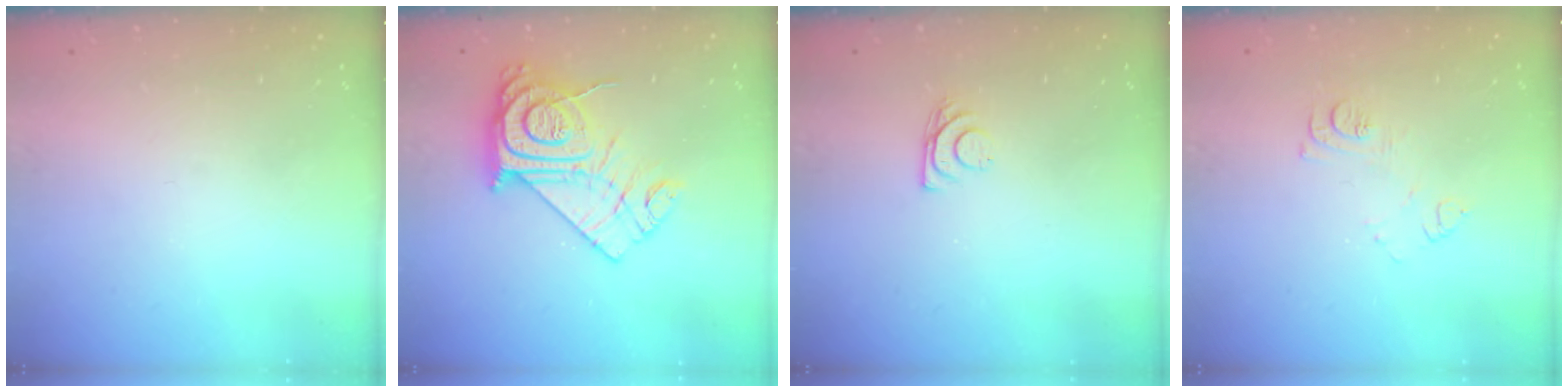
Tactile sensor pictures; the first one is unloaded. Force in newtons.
{"total": 18.1, "press": 18.0, "slide": 1.5}
{"total": 7.2, "press": 7.2, "slide": 0.6}
{"total": 7.2, "press": 7.2, "slide": 0.7}